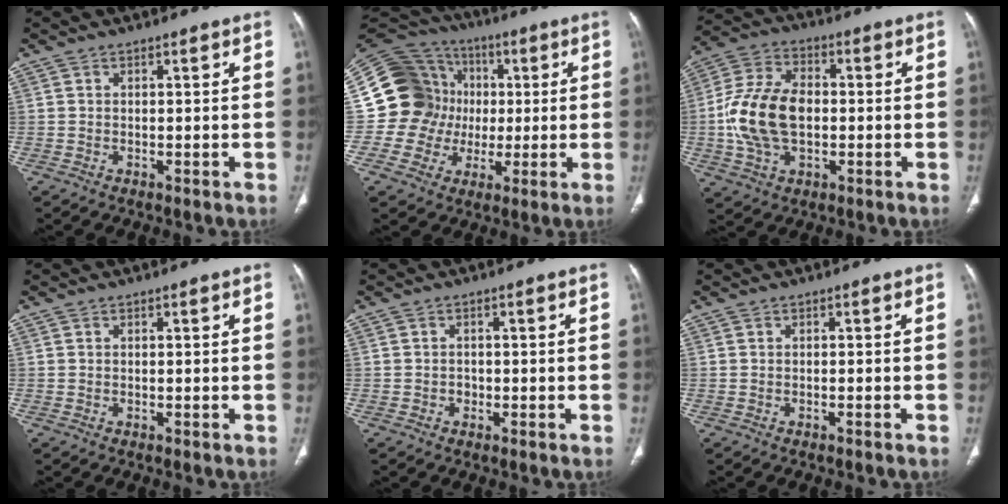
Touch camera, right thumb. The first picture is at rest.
{"total": 18.1, "force": [0.5, 16.9, 6.7], "torque": [-0.088, 0.042, 0.015]}
{"total": 15.1, "force": [-1.1, 9.7, 11.5], "torque": [-0.225, 0.023, -0.017]}
{"total": 0.0}
{"total": 1.1, "force": [-0.4, 1.0, 0.3], "torque": [0.001, 0.005, -0.007]}
{"total": 0.9, "force": [-0.7, 0.0, 0.6], "torque": [-0.015, 0.004, -0.004]}